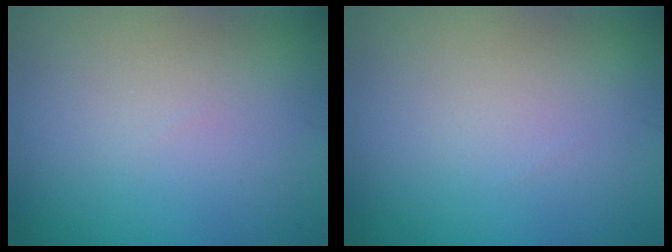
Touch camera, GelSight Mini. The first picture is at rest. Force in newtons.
{"total": 0.0}